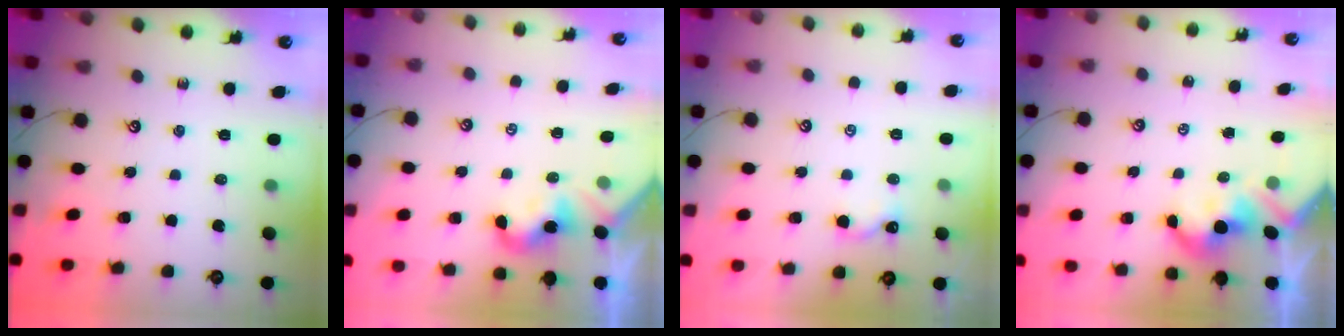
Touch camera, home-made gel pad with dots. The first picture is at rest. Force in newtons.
{"total": 0.0}
{"total": 2.1, "press": 2.1, "slide": 0.3}
{"total": 3.8, "press": 3.8, "slide": 0.7}